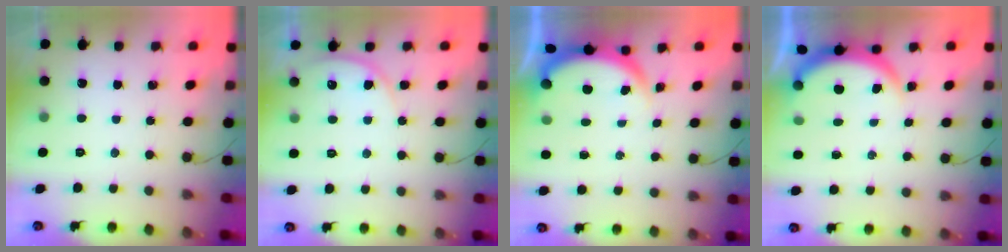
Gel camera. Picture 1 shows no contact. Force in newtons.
{"total": 5.9, "press": 5.9, "slide": 0.4}
{"total": 3.8, "press": 3.8, "slide": 0.2}
{"total": 3.9, "press": 3.9, "slide": 0.2}